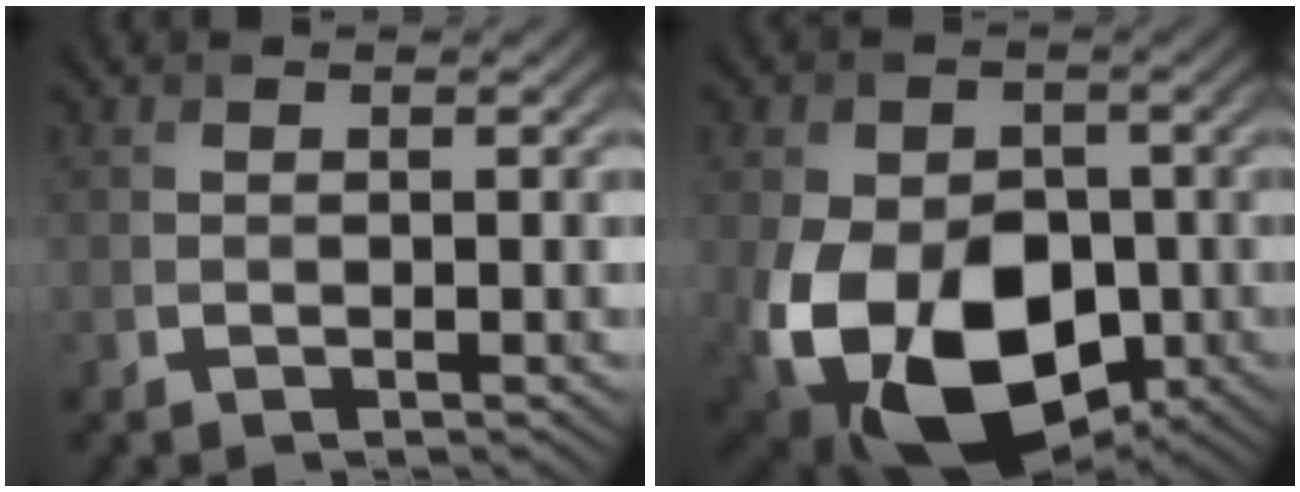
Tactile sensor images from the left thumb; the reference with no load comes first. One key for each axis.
{"total": 17.1, "fx": -5.0, "fy": 11.6, "fz": 11.4, "tx": -0.206, "ty": -0.045, "tz": -0.078}